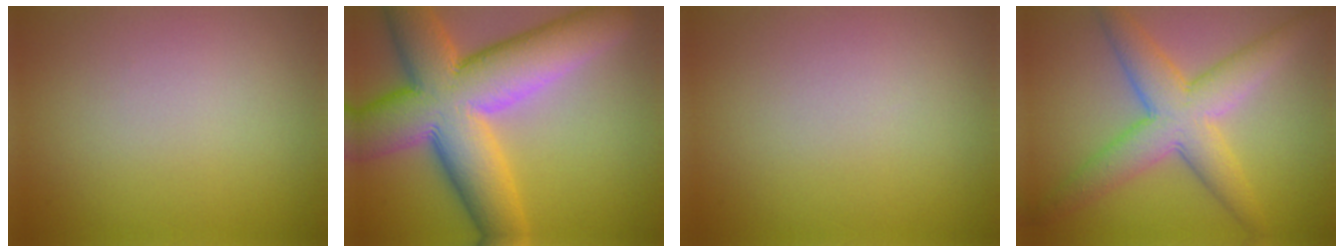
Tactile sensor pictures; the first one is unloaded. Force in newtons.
{"total": 14.2, "press": 14.1, "slide": 0.8}
{"total": 0.0}
{"total": 6.5, "press": 6.5, "slide": 0.2}